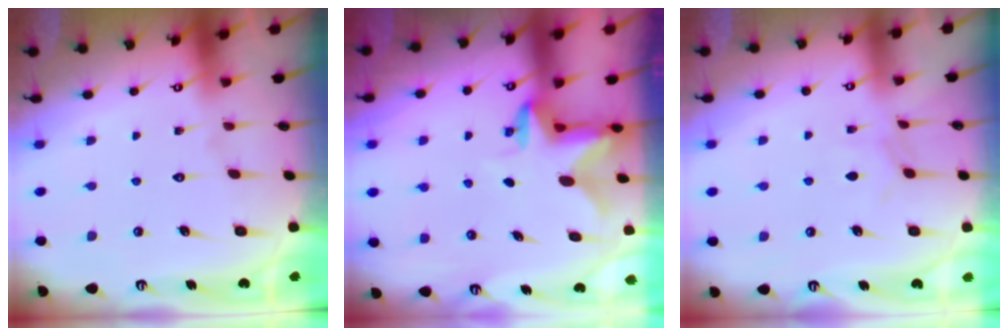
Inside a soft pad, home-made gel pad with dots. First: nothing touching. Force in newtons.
{"total": 2.5, "press": 2.5, "slide": 0.5}
{"total": 3.0, "press": 2.9, "slide": 0.4}